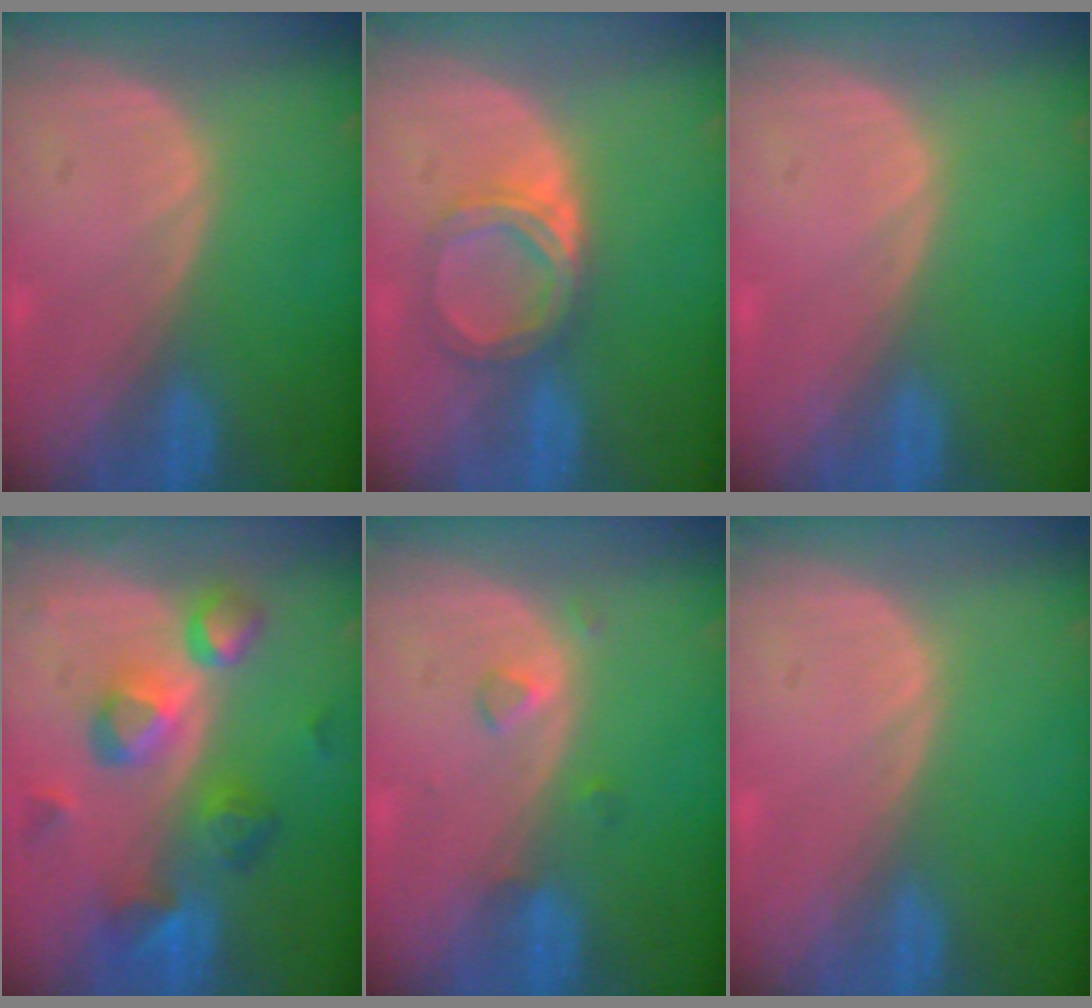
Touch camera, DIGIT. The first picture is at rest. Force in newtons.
{"total": 5.4, "press": 4.7, "slide": 2.5}
{"total": 0.0}
{"total": 9.4, "press": 8.4, "slide": 4.3}
{"total": 1.8, "press": 1.8, "slide": 0.1}
{"total": 0.0}